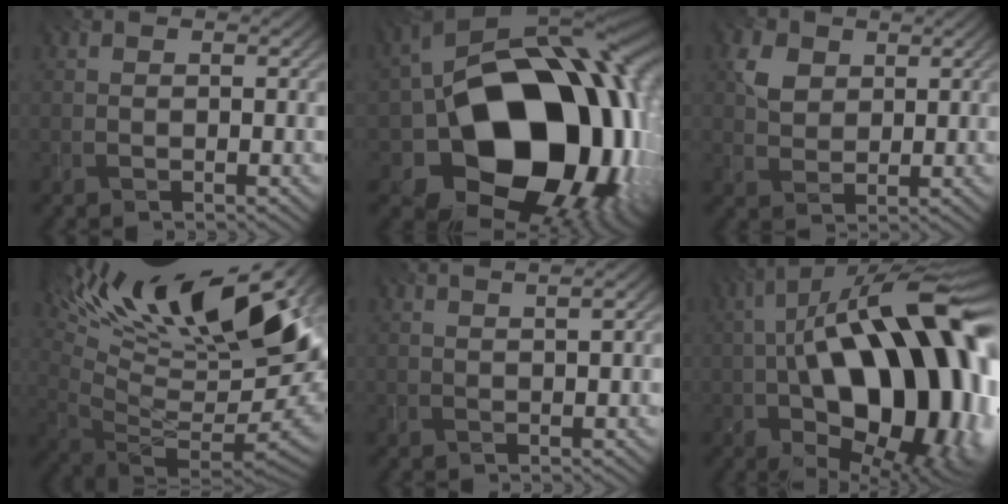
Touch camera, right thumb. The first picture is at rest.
{"total": 20.9, "force": [-3.3, 15.0, 14.2], "torque": [-0.253, -0.046, -0.015]}
{"total": 3.9, "force": [1.7, 2.8, 2.1], "torque": [-0.051, 0.005, 0.034]}
{"total": 18.3, "force": [10.1, 5.1, 14.4], "torque": [-0.233, 0.021, 0.172]}
{"total": 1.7, "force": [1.2, -0.3, 1.2], "torque": [-0.014, 0.000, 0.023]}
{"total": 21.3, "force": [-1.7, 10.8, 18.3], "torque": [-0.271, 0.008, -0.033]}